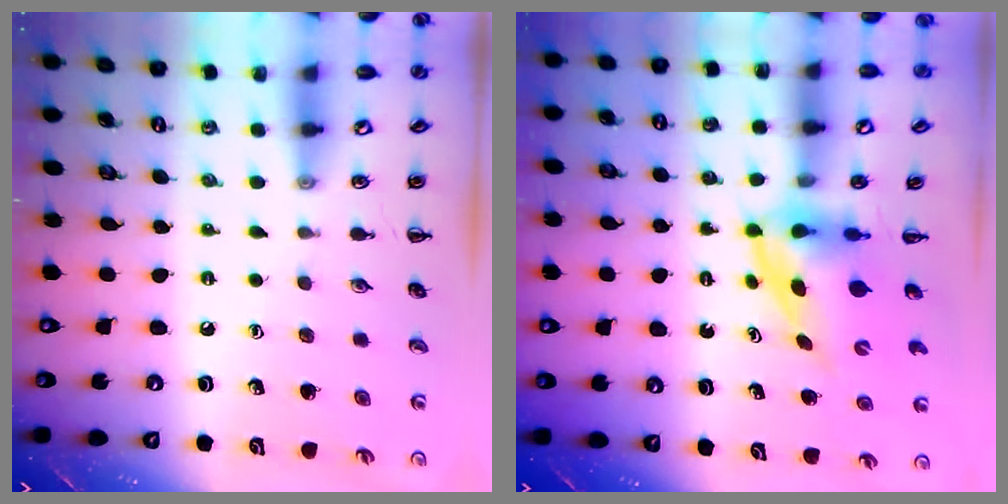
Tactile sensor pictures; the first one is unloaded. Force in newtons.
{"total": 3.9, "press": 3.8, "slide": 0.6}